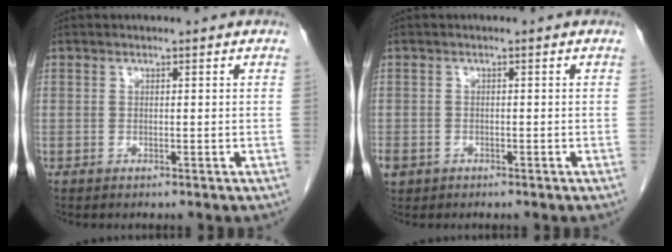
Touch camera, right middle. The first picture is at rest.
{"total": 3.6, "force": [-2.2, 2.6, 1.1], "torque": [-0.029, -0.002, -0.036]}